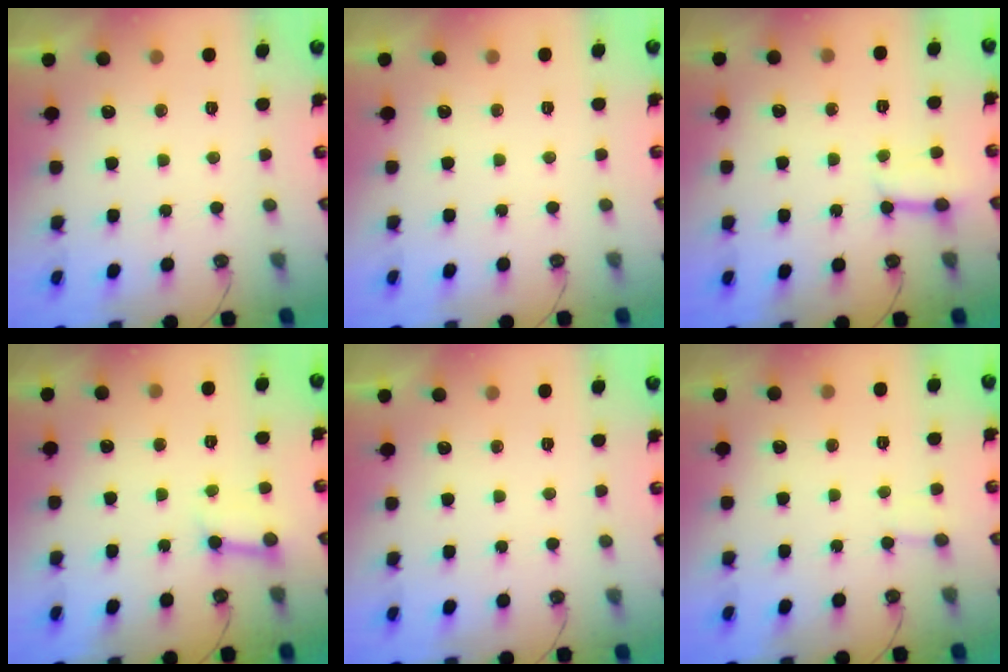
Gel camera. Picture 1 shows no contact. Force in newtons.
{"total": 0.0}
{"total": 3.8, "press": 3.8, "slide": 0.5}
{"total": 3.9, "press": 3.8, "slide": 0.5}
{"total": 0.0}
{"total": 2.4, "press": 2.4, "slide": 0.3}